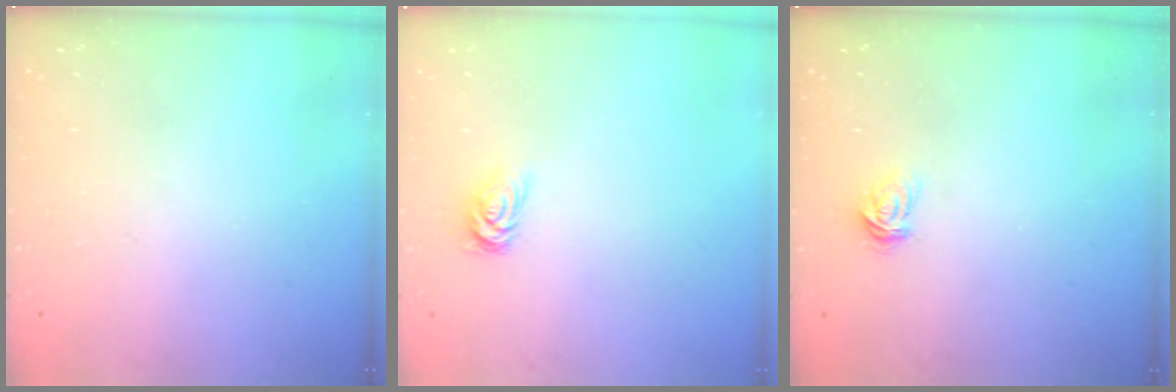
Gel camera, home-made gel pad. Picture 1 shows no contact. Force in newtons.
{"total": 2.5, "press": 2.5, "slide": 0.4}
{"total": 3.3, "press": 3.2, "slide": 0.3}